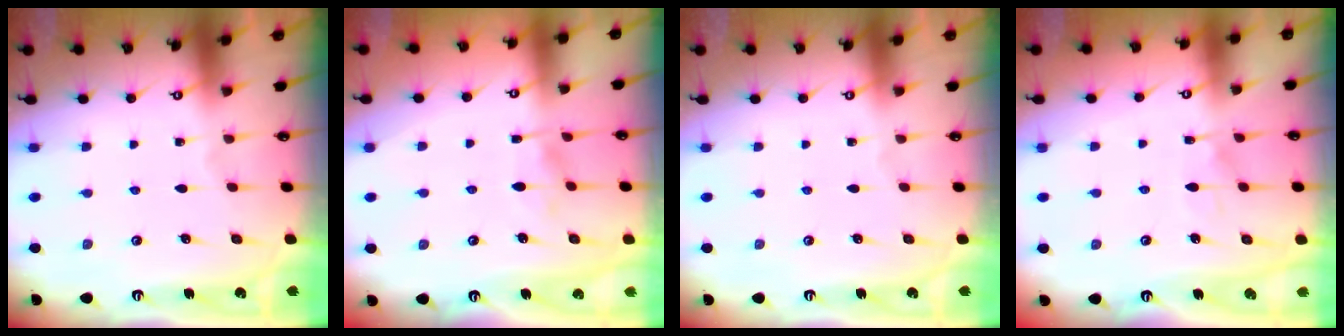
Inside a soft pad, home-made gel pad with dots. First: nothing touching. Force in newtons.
{"total": 4.8, "press": 4.8, "slide": 0.1}
{"total": 0.0}
{"total": 5.6, "press": 5.6, "slide": 0.6}